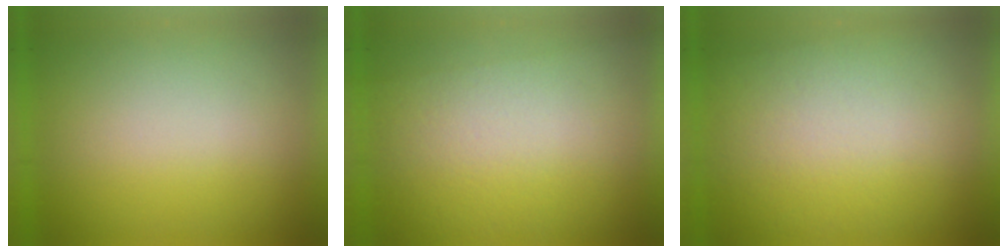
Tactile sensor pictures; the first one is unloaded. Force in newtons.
{"total": 2.8}
{"total": 2.6}